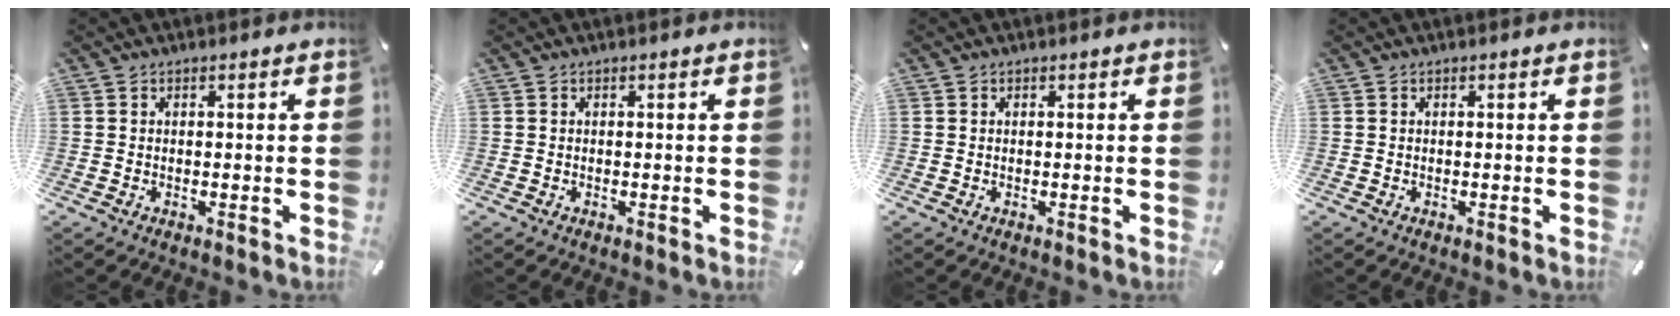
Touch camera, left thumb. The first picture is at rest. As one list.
[{"total": 0.0}, {"total": 0.0}, {"total": 0.0}]